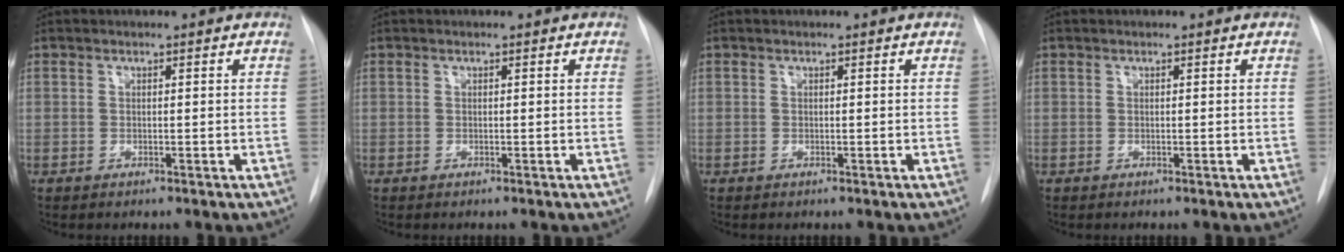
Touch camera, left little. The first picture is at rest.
{"total": 0.0}
{"total": 0.0}
{"total": 0.0}